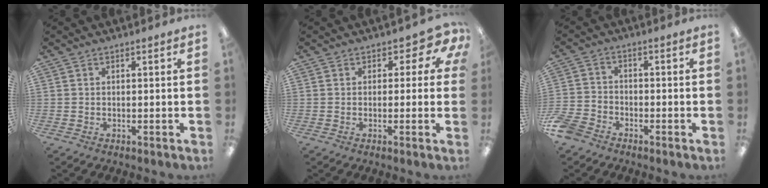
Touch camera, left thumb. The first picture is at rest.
{"total": 5.1, "force": [1.8, 3.3, 3.4], "torque": [-0.043, -0.003, 0.029]}
{"total": 5.5, "force": [-4.4, 2.7, 2.0], "torque": [-0.049, 0.016, -0.088]}